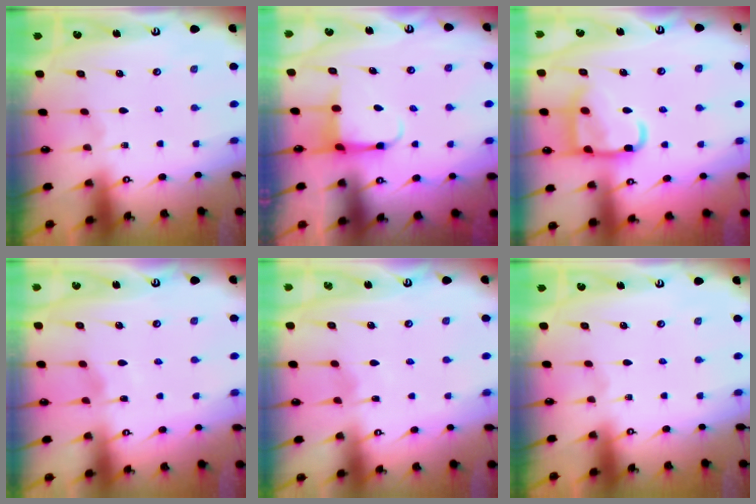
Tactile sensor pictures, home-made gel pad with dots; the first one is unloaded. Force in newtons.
{"total": 3.6, "press": 3.6, "slide": 0.7}
{"total": 14.4, "press": 14.4, "slide": 1.3}
{"total": 3.0, "press": 2.9, "slide": 0.3}
{"total": 3.6, "press": 3.6, "slide": 0.5}
{"total": 0.0}